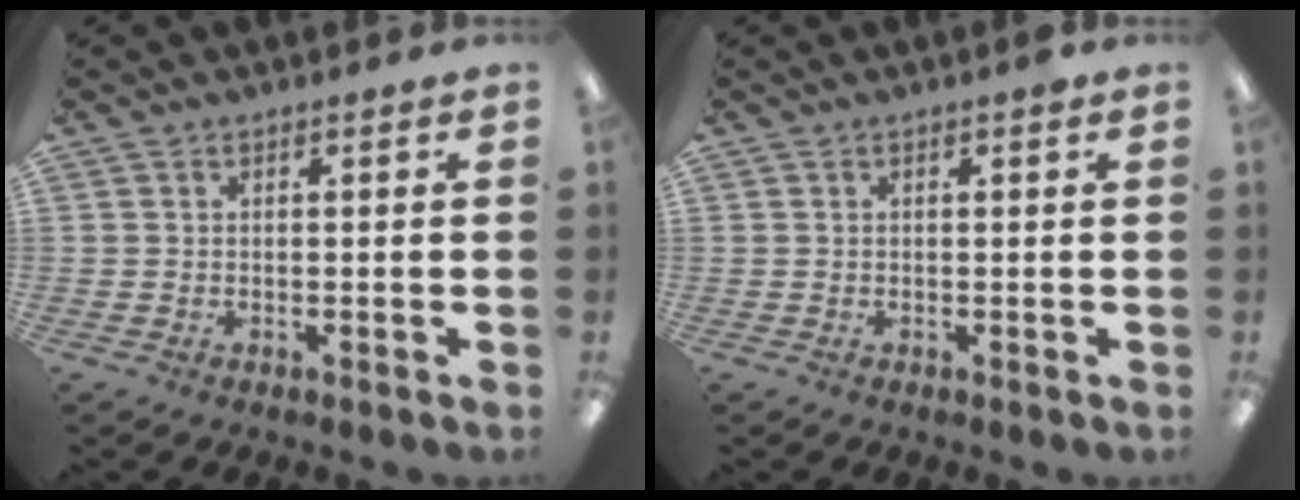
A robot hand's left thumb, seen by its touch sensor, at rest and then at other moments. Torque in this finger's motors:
{"motor_torque": [0.15, -0.02, 0.07, -0.06, -0.01]}